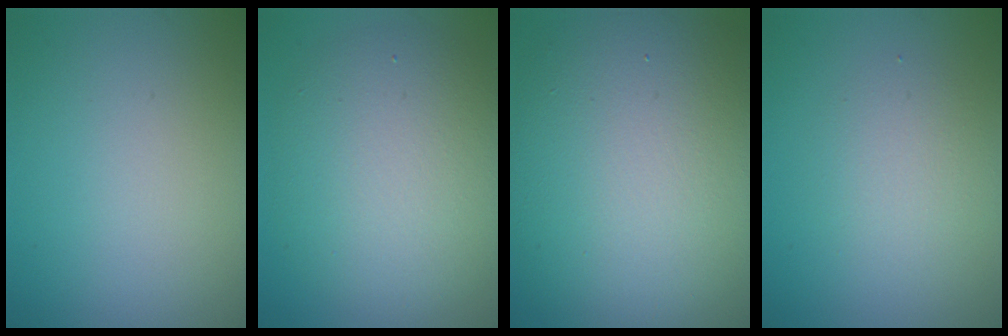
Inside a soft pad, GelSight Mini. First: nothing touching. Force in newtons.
{"total": 7.5, "press": 7.5, "slide": 0.8}
{"total": 14.9, "press": 14.9, "slide": 0.8}
{"total": 2.2, "press": 2.2, "slide": 0.2}